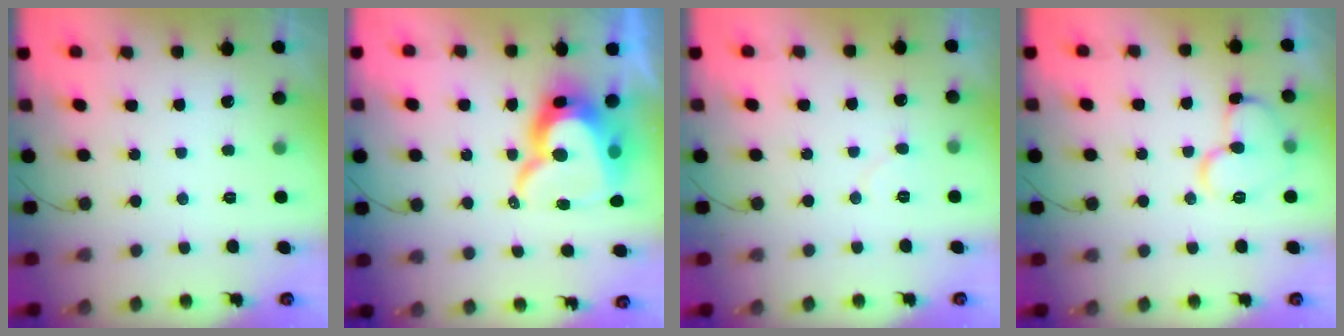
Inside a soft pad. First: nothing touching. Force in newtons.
{"total": 17.9, "press": 17.8, "slide": 1.5}
{"total": 4.3, "press": 4.3, "slide": 0.5}
{"total": 11.3, "press": 11.2, "slide": 1.3}